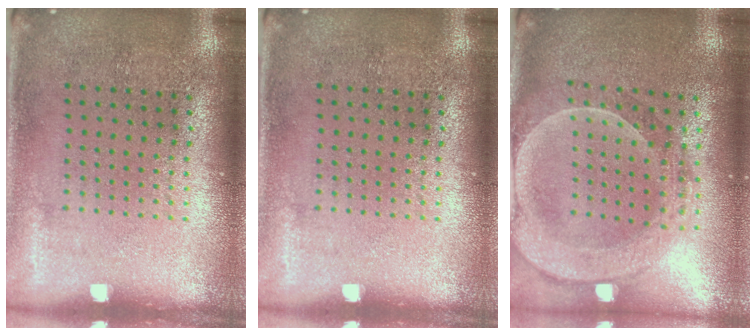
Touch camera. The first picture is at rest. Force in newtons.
{"total": 0.0}
{"total": 2.2, "press": 2.0, "slide": 0.9}